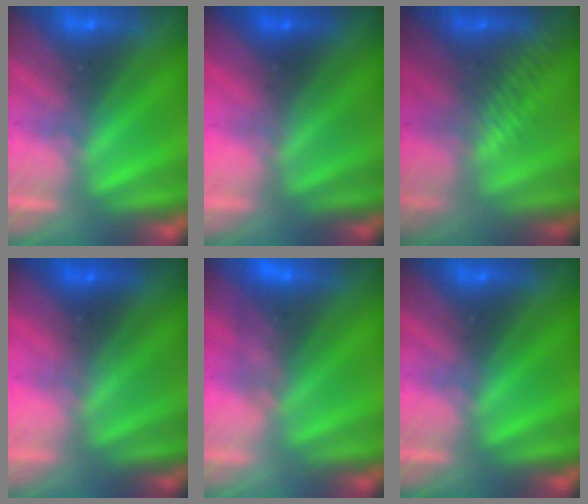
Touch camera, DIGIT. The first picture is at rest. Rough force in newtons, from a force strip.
{"total": 3.3}
{"total": 2.9}
{"total": 3.3}
{"total": 4.6}
{"total": 0.0}